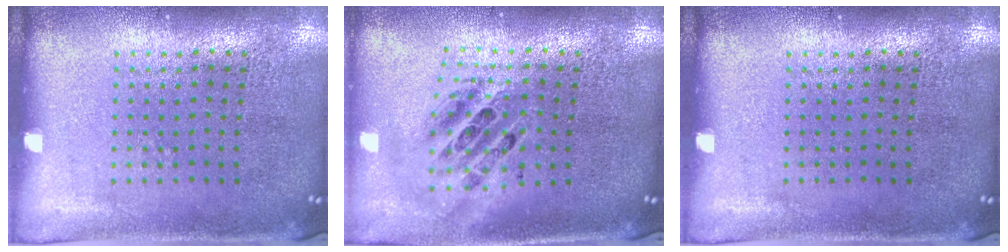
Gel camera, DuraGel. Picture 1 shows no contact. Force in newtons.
{"total": 2.0, "press": 1.6, "slide": 1.3}
{"total": 0.0}